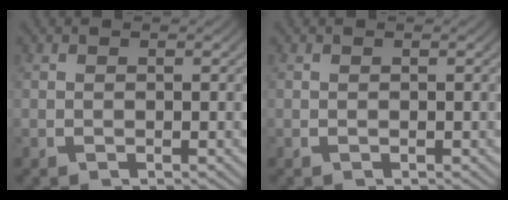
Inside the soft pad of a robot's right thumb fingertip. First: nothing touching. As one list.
[{"total": 0.0}]